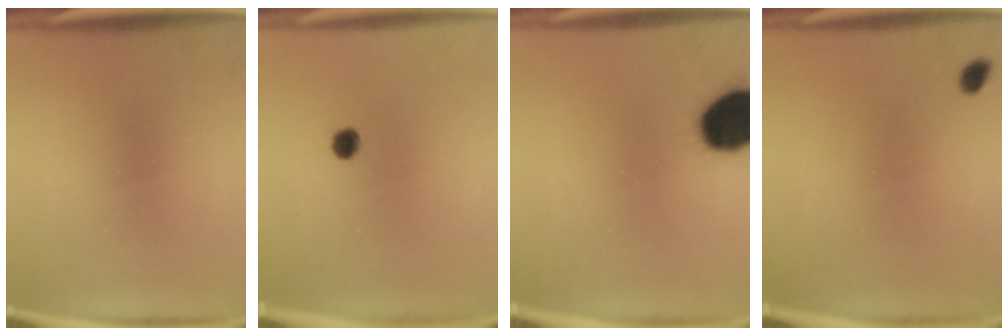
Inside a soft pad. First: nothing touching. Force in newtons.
{"total": 1.4}
{"total": 17.1}
{"total": 1.3}